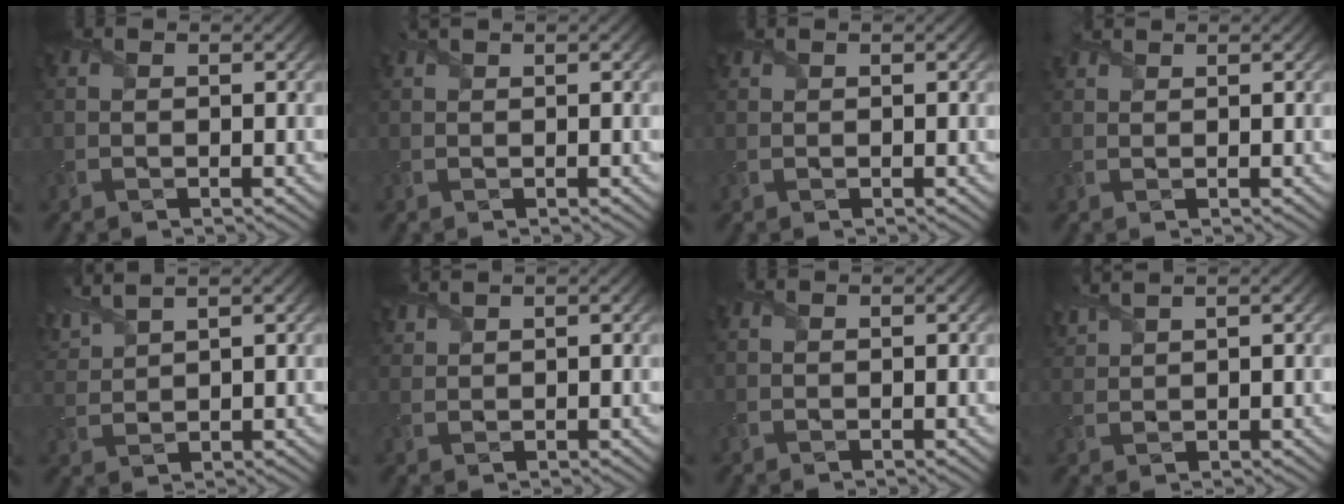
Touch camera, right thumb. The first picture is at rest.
{"total": 0.9, "force": [0.8, -0.3, 0.2], "torque": [-0.009, 0.005, 0.018]}
{"total": 0.6, "force": [0.6, -0.3, -0.2], "torque": [-0.001, 0.001, 0.011]}
{"total": 2.0, "force": [1.8, 0.2, 0.6], "torque": [-0.018, 0.012, 0.038]}
{"total": 4.6, "force": [3.8, 0.6, 2.5], "torque": [-0.076, 0.019, 0.078]}
{"total": 1.7, "force": [1.7, -0.1, 0.2], "torque": [-0.009, 0.004, 0.035]}
{"total": 0.0}
{"total": 3.1, "force": [2.9, 0.0, 1.0], "torque": [-0.036, 0.013, 0.057]}